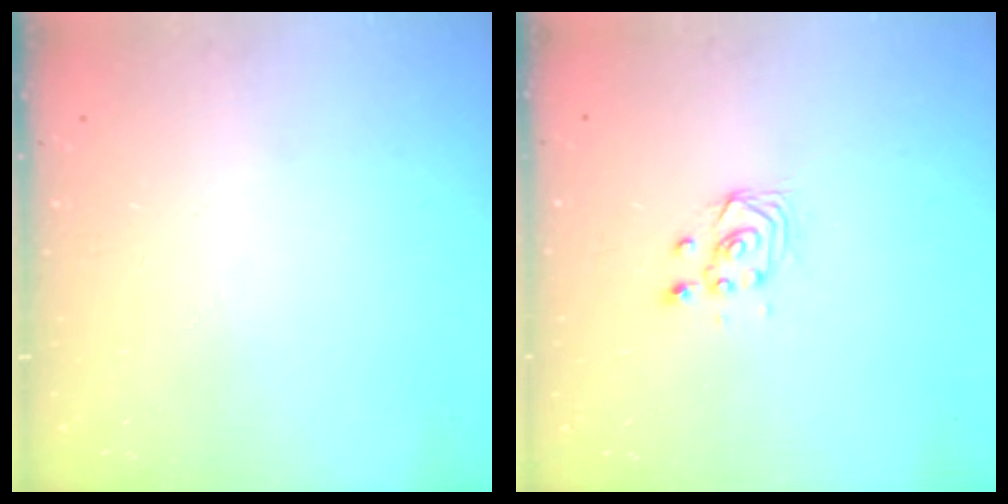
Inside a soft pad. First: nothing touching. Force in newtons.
{"total": 3.2, "press": 2.9, "slide": 1.4}